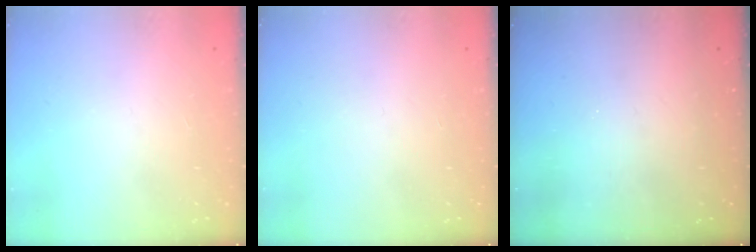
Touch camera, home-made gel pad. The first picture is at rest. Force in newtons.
{"total": 0.0}
{"total": 0.0}